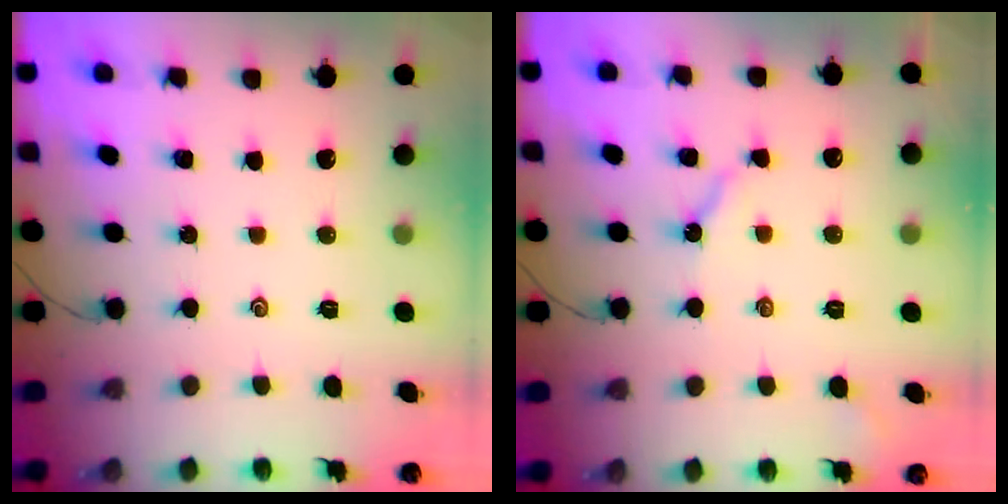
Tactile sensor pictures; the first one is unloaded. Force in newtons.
{"total": 3.9, "press": 3.9, "slide": 0.3}